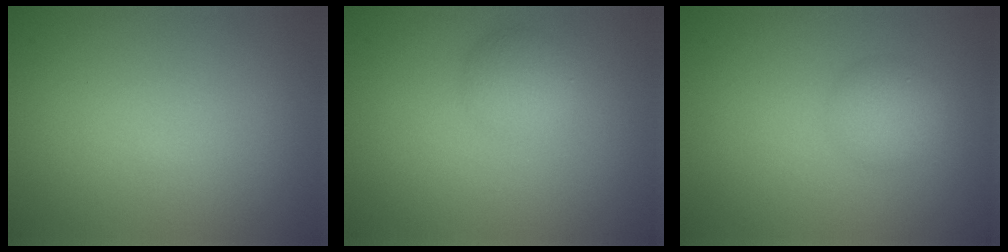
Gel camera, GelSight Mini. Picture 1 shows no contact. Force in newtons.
{"total": 2.1, "press": 2.1, "slide": 0.0}
{"total": 2.4, "press": 2.4, "slide": 0.0}